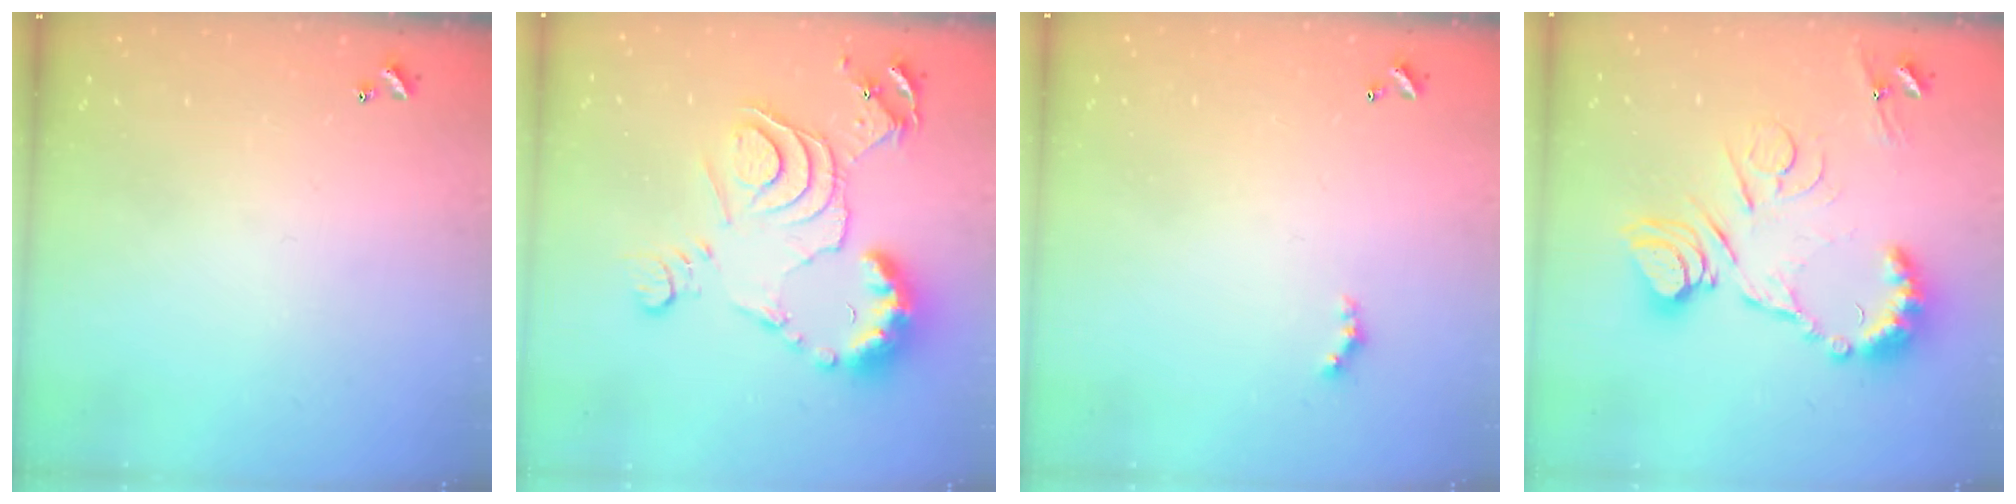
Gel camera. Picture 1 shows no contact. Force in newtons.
{"total": 15.2, "press": 15.1, "slide": 1.6}
{"total": 1.6, "press": 1.6, "slide": 0.4}
{"total": 15.6, "press": 15.5, "slide": 1.7}